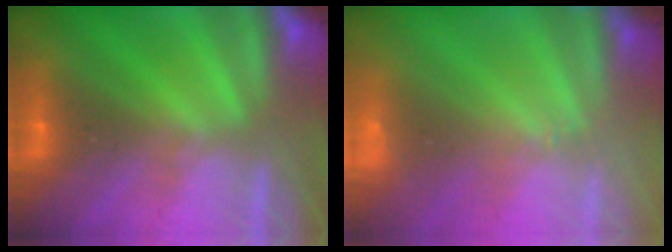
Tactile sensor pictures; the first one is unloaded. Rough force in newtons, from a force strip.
{"total": 2.4}